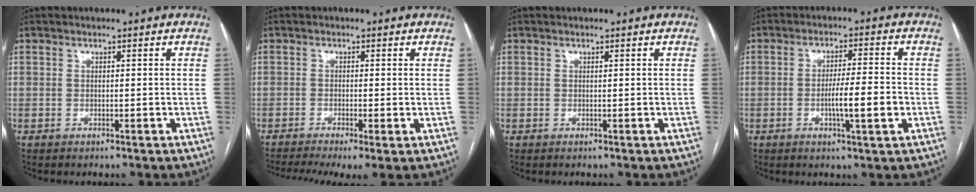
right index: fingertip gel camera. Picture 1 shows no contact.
{"total": 7.7, "force": [-4.8, 1.6, 5.8], "torque": [-0.099, -0.010, -0.082]}
{"total": 0.0}
{"total": 6.5, "force": [-1.6, 0.3, 6.3], "torque": [-0.107, -0.002, -0.025]}